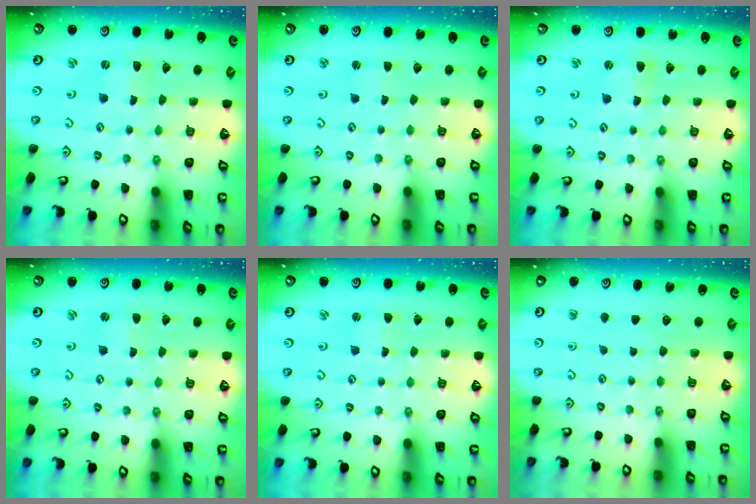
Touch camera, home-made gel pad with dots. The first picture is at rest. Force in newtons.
{"total": 0.8, "press": 0.8, "slide": 0.1}
{"total": 2.0, "press": 2.0, "slide": 0.4}
{"total": 1.1, "press": 1.0, "slide": 0.2}
{"total": 0.5, "press": 0.5, "slide": 0.1}
{"total": 0.0}